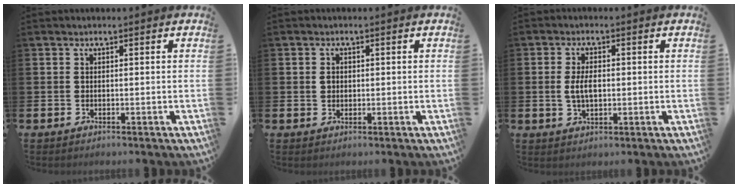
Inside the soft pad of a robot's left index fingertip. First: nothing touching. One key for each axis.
{"total": 1.3, "fx": 0.5, "fy": 1.2, "fz": 0.5, "tx": 0.002, "ty": 0.004, "tz": 0.004}
{"total": 3.7, "fx": 0.2, "fy": 2.0, "fz": 3.1, "tx": -0.056, "ty": 0.000, "tz": -0.004}